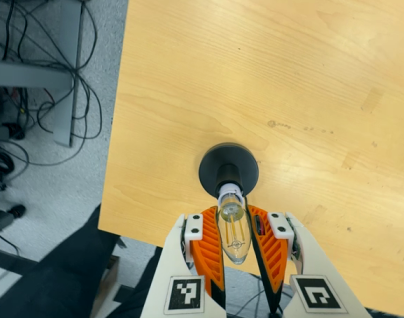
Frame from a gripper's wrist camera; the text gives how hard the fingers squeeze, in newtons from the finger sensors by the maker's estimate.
{"total": 15.0, "left": 15.4, "right": 14.6}